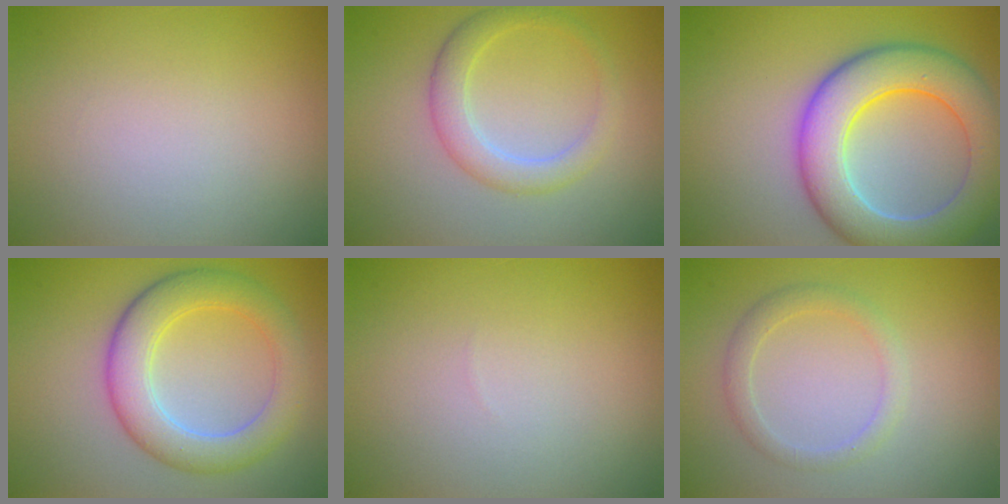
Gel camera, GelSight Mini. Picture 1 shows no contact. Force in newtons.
{"total": 3.0, "press": 3.0, "slide": 0.2}
{"total": 8.8, "press": 8.8, "slide": 0.6}
{"total": 5.7, "press": 5.7, "slide": 0.1}
{"total": 0.0}
{"total": 1.8, "press": 1.8, "slide": 0.0}